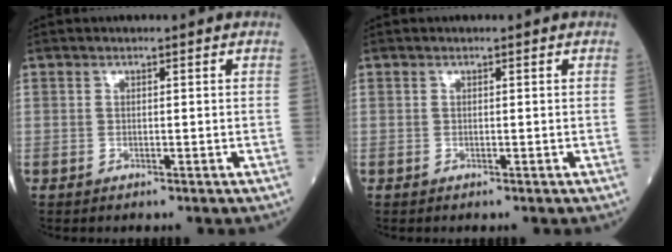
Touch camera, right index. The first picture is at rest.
{"total": 0.0}